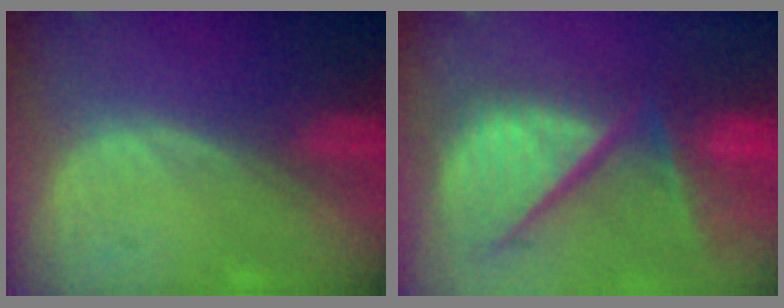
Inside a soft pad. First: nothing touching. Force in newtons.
{"total": 13.1, "press": 10.9, "slide": 7.3}